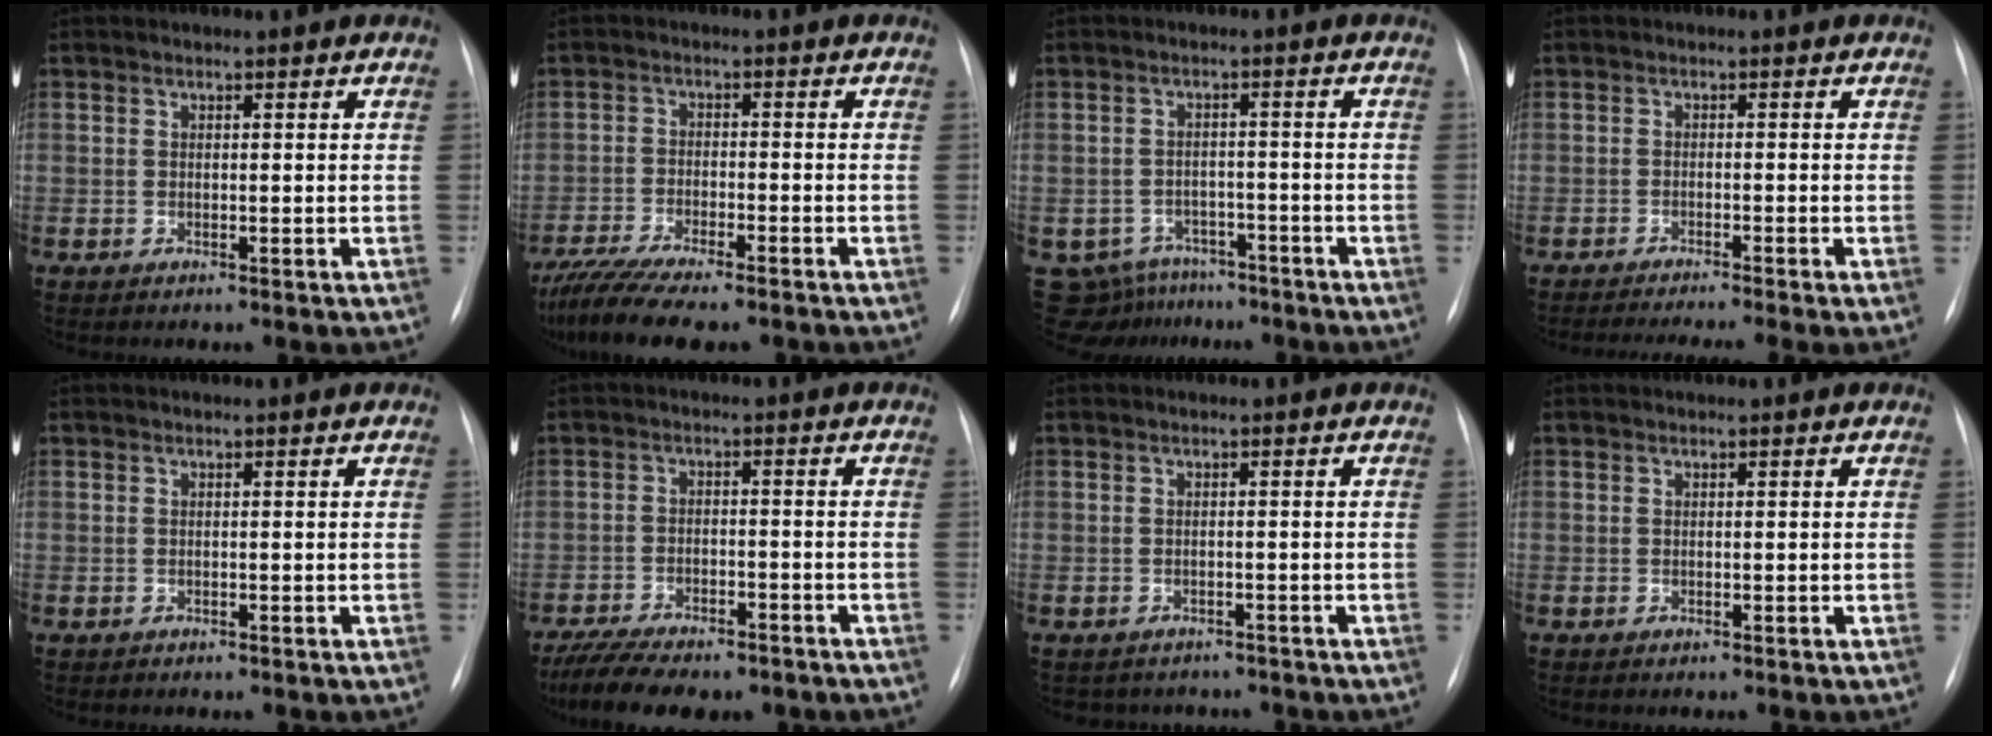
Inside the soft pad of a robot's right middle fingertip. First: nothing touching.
{"total": 12.3, "force": [-10.3, 1.9, 6.5], "torque": [-0.114, -0.017, -0.162]}
{"total": 10.3, "force": [-8.1, 6.1, 1.4], "torque": [-0.033, 0.011, -0.106]}
{"total": 8.9, "force": [-7.4, -0.5, 4.9], "torque": [-0.058, -0.014, -0.108]}
{"total": 0.0}
{"total": 13.6, "force": [-10.6, 5.0, 6.9], "torque": [-0.134, -0.006, -0.156]}
{"total": 4.8, "force": [-4.2, 2.3, 0.1], "torque": [-0.001, 0.009, -0.047]}
{"total": 0.0}